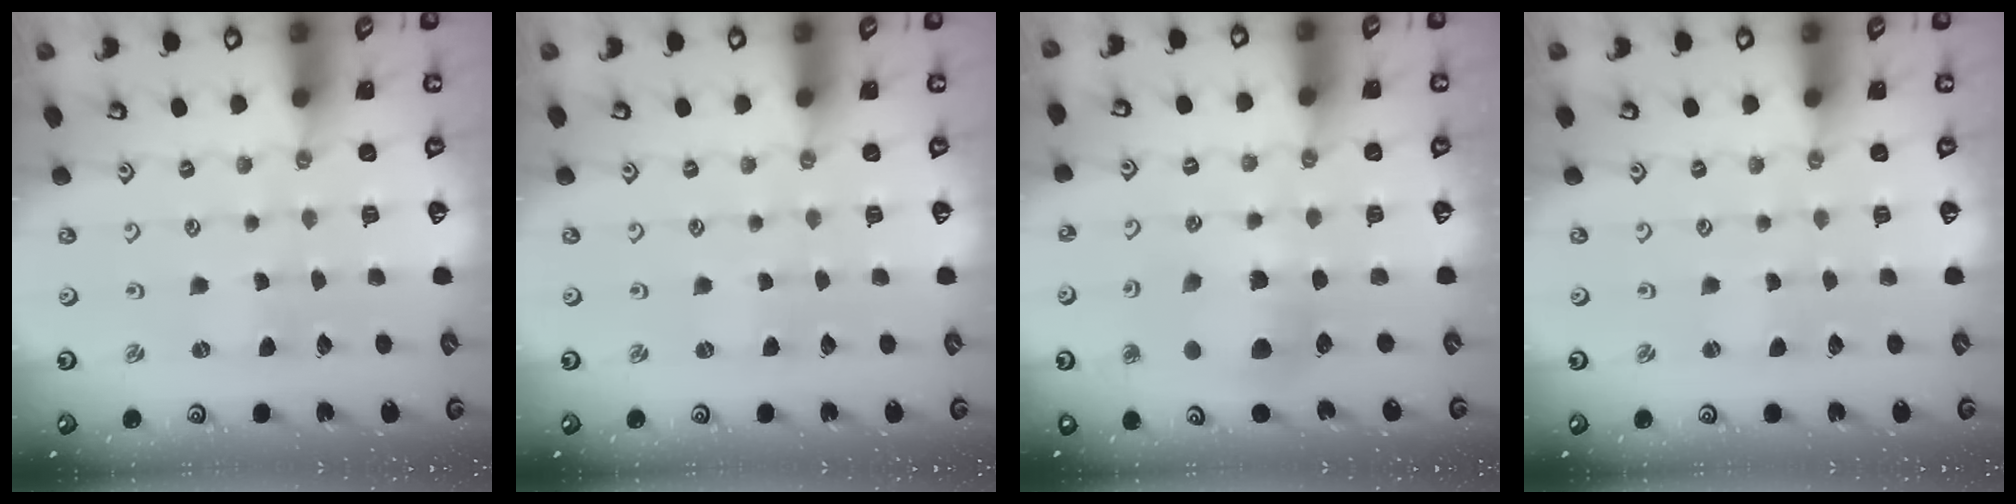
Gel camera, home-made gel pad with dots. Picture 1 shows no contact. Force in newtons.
{"total": 0.7, "press": 0.7, "slide": 0.3}
{"total": 7.5, "press": 7.4, "slide": 1.1}
{"total": 0.0}